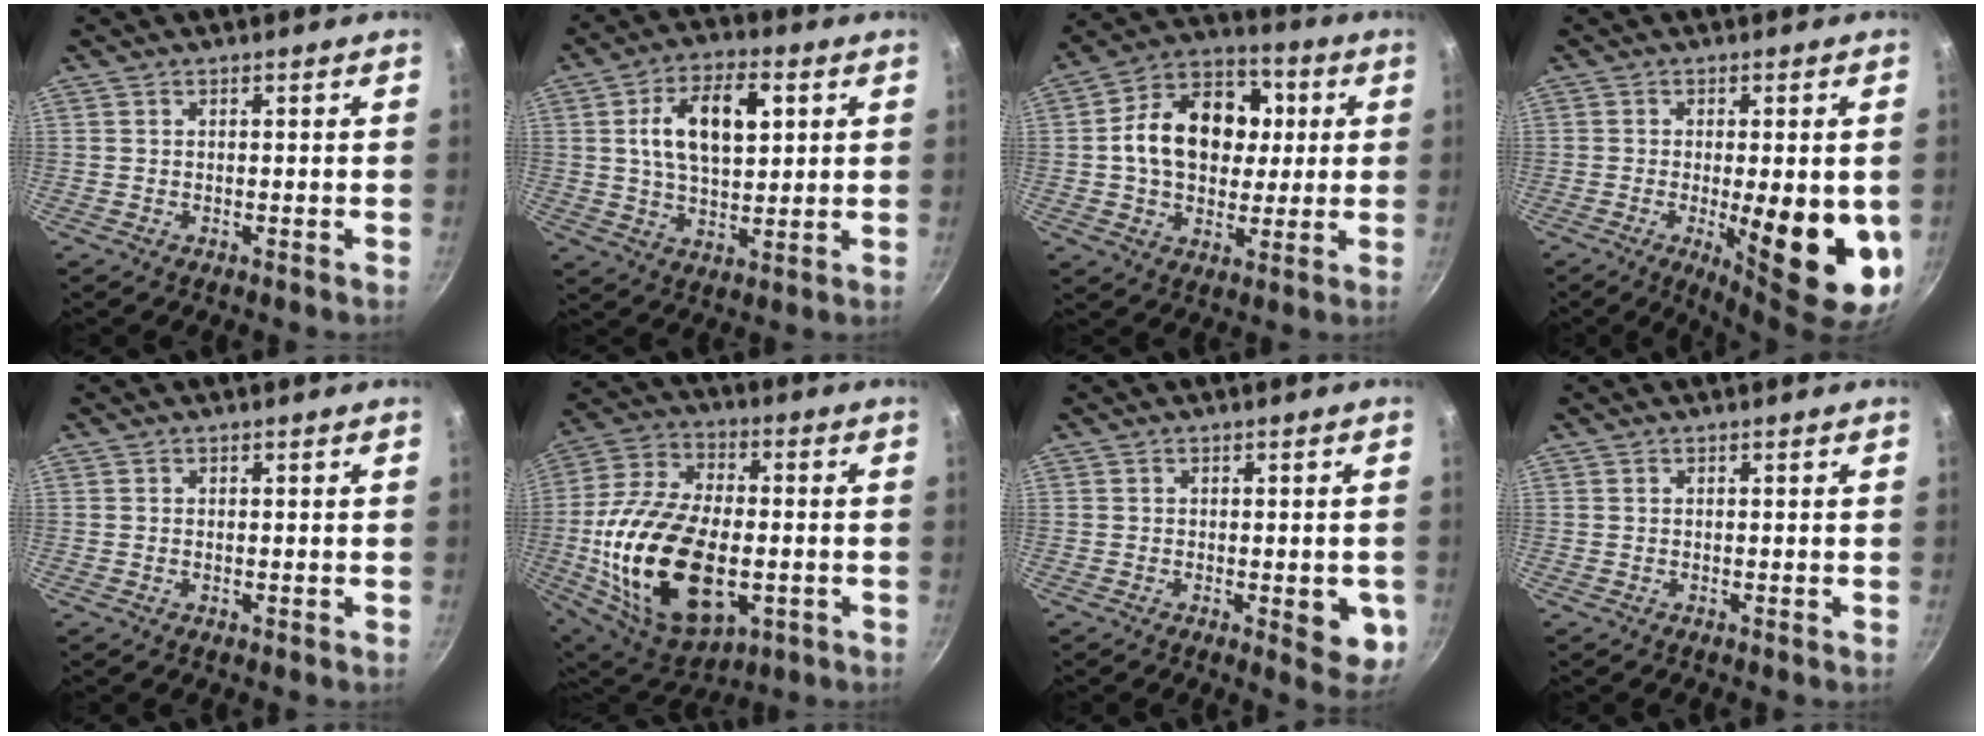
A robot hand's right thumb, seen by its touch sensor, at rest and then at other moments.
{"total": 13.3, "force": [3.3, 7.1, 10.8], "torque": [-0.171, 0.000, 0.057]}
{"total": 17.5, "force": [1.7, 12.8, 11.9], "torque": [-0.157, 0.021, 0.023]}
{"total": 17.0, "force": [-3.6, 5.4, 15.8], "torque": [-0.172, -0.022, -0.029]}
{"total": 0.0}
{"total": 26.6, "force": [-4.6, 15.0, 21.5], "torque": [-0.408, 0.006, -0.055]}
{"total": 6.7, "force": [-1.7, 2.6, 5.9], "torque": [-0.051, -0.008, -0.016]}
{"total": 0.0}